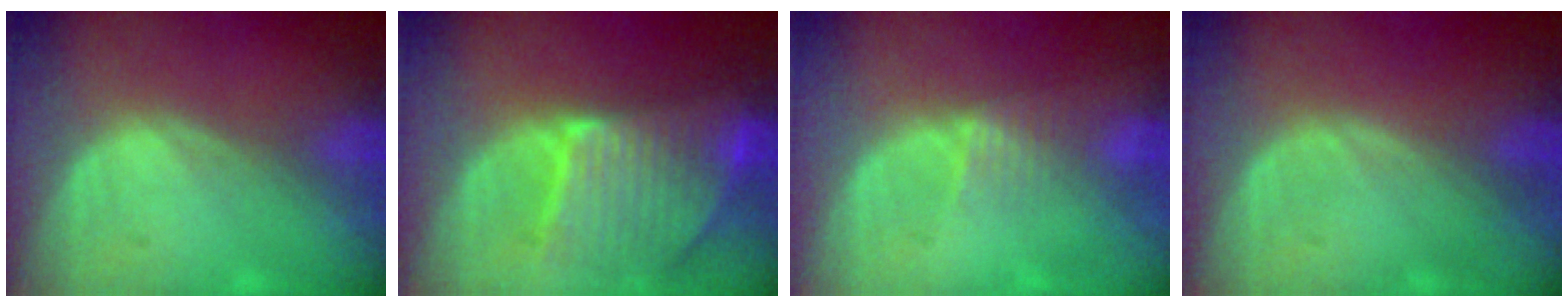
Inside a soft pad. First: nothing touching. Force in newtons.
{"total": 9.6, "press": 8.5, "slide": 4.5}
{"total": 2.6, "press": 2.4, "slide": 0.9}
{"total": 0.0}